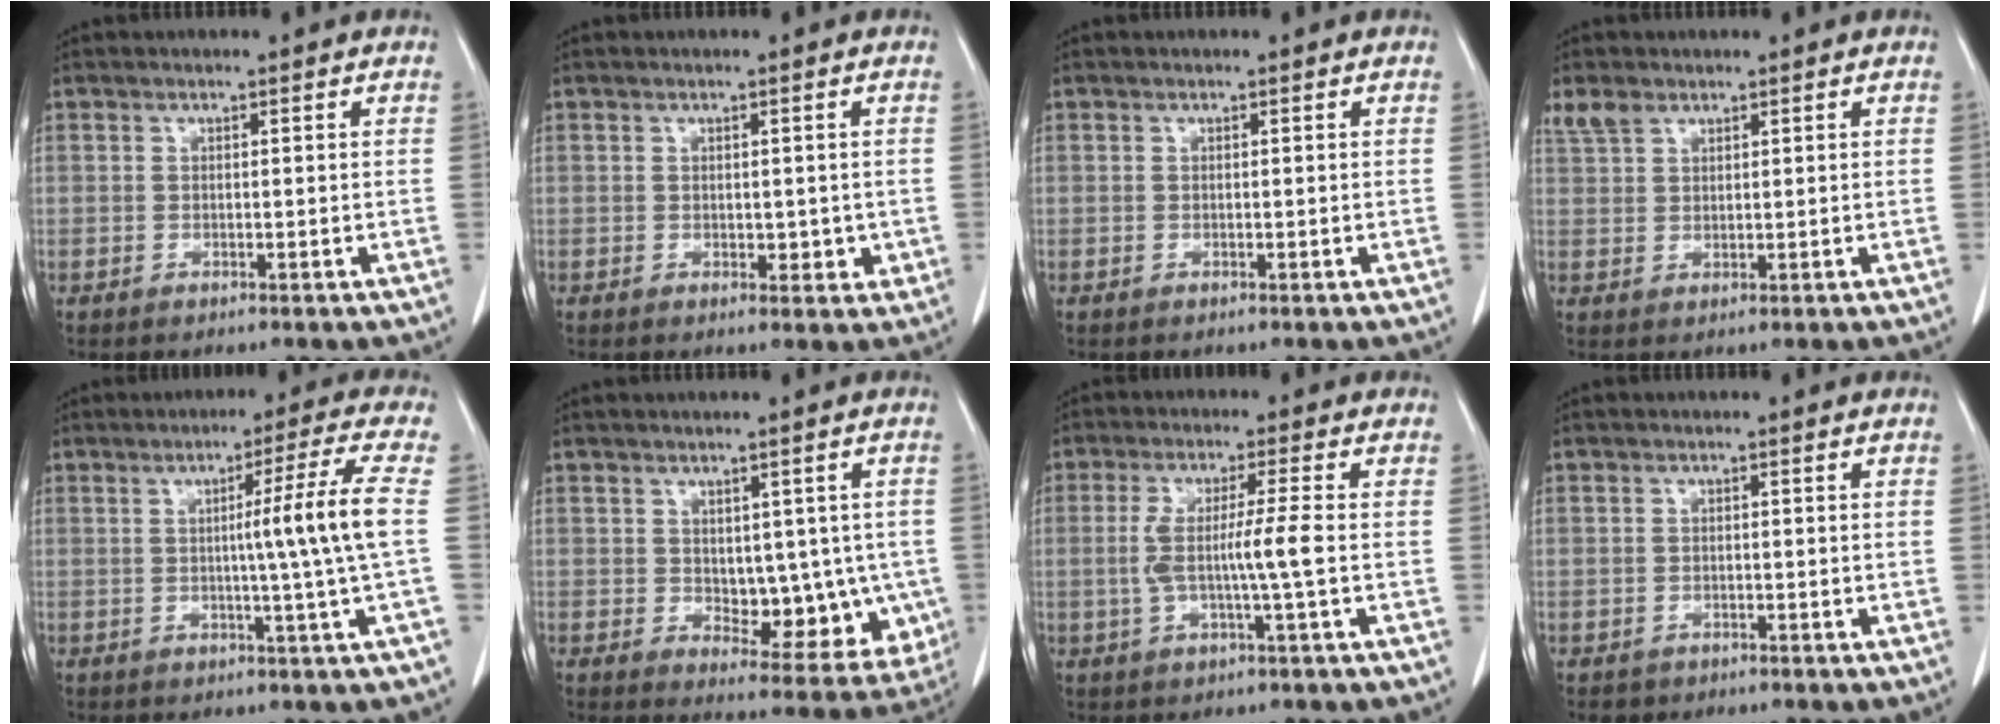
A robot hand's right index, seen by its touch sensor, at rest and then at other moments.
{"total": 2.5, "force": [-0.1, 1.7, 1.9], "torque": [-0.018, -0.001, 0.004]}
{"total": 0.0}
{"total": 3.1, "force": [2.3, 1.6, 1.2], "torque": [-0.034, 0.014, 0.054]}
{"total": 8.1, "force": [0.0, -2.7, 7.7], "torque": [-0.116, -0.002, 0.006]}
{"total": 10.2, "force": [-0.8, 5.9, 8.3], "torque": [-0.085, 0.000, 0.007]}
{"total": 6.2, "force": [-0.7, -0.6, 6.1], "torque": [-0.122, 0.005, -0.012]}
{"total": 1.8, "force": [-1.0, 1.5, 0.0], "torque": [-0.006, 0.005, -0.013]}